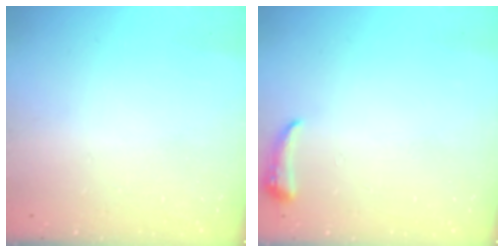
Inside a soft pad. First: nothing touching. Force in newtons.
{"total": 4.3, "press": 4.2, "slide": 0.9}